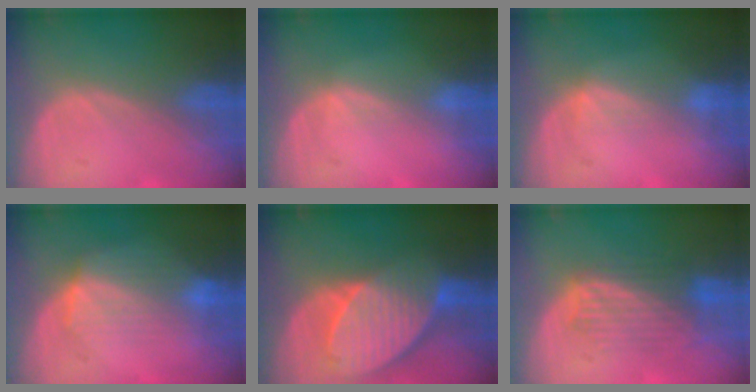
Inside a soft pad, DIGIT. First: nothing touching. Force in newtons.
{"total": 0.9, "press": 0.8, "slide": 0.2}
{"total": 2.4, "press": 2.4, "slide": 0.4}
{"total": 7.2, "press": 6.7, "slide": 2.6}
{"total": 10.2, "press": 8.9, "slide": 5.0}
{"total": 6.3, "press": 6.3, "slide": 0.5}